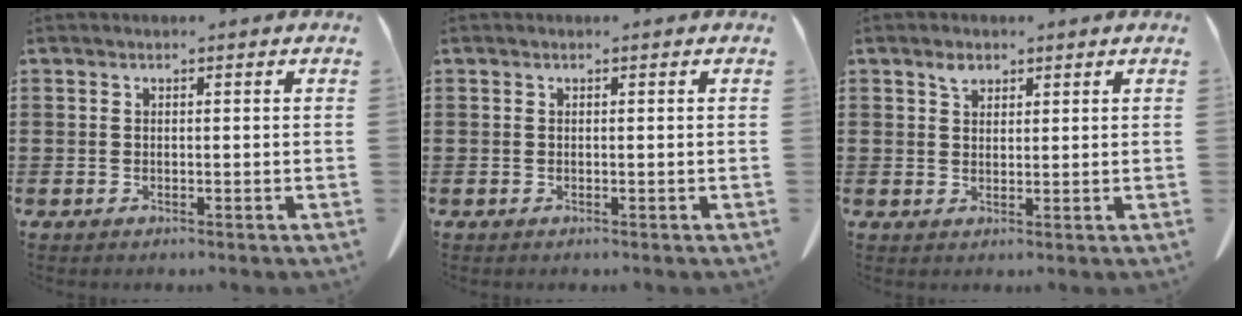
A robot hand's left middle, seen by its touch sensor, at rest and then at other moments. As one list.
[{"total": 0.0}, {"total": 2.2, "force": [1.6, 1.3, 0.8], "torque": [-0.012, -0.003, 0.030]}]